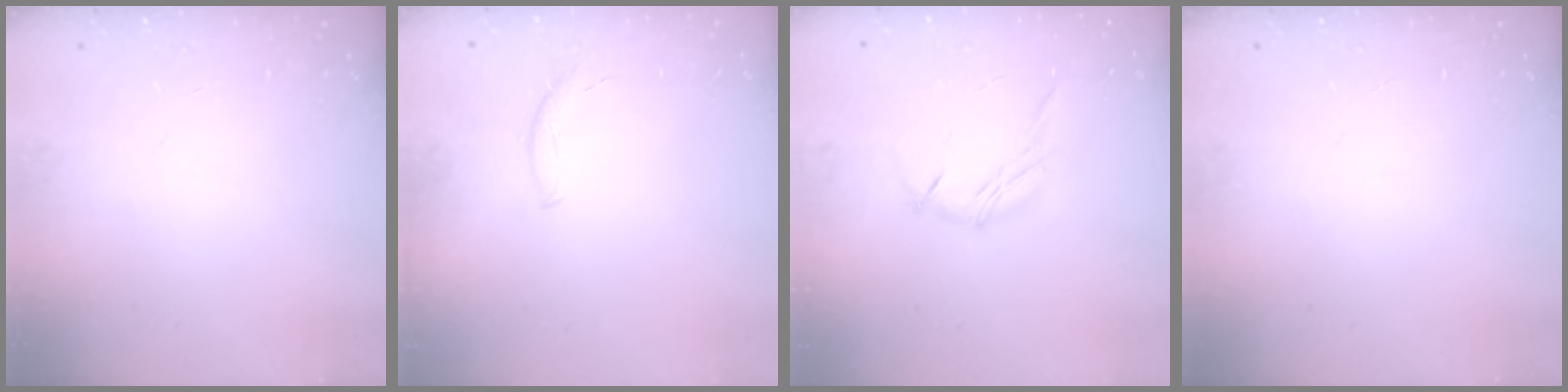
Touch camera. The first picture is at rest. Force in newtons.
{"total": 6.0, "press": 5.9, "slide": 0.4}
{"total": 5.6, "press": 5.5, "slide": 0.8}
{"total": 0.0}